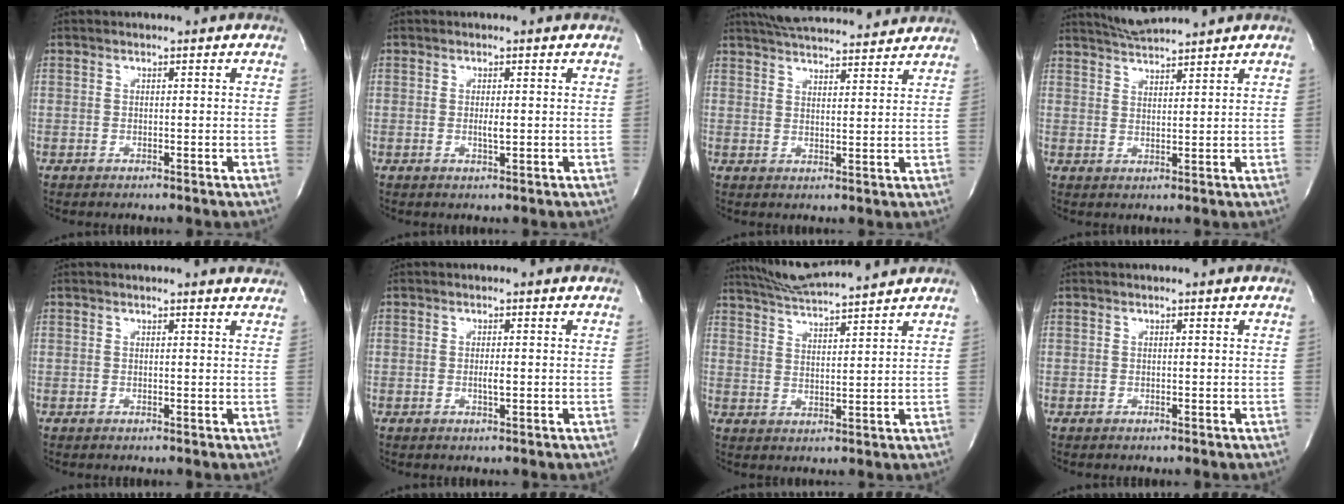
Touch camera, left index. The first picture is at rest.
{"total": 1.3, "force": [-0.2, 0.2, 1.3], "torque": [-0.027, -0.006, -0.005]}
{"total": 16.4, "force": [15.2, 2.6, 5.7], "torque": [-0.094, 0.033, 0.215]}
{"total": 5.8, "force": [5.5, -0.6, 1.6], "torque": [-0.036, 0.014, 0.099]}
{"total": 2.6, "force": [2.6, 0.2, 0.3], "torque": [-0.008, -0.015, 0.009]}
{"total": 1.3, "force": [-0.4, 0.2, 1.2], "torque": [-0.025, -0.005, -0.007]}
{"total": 11.4, "force": [10.6, -0.4, 4.2], "torque": [-0.082, 0.020, 0.171]}
{"total": 0.0}